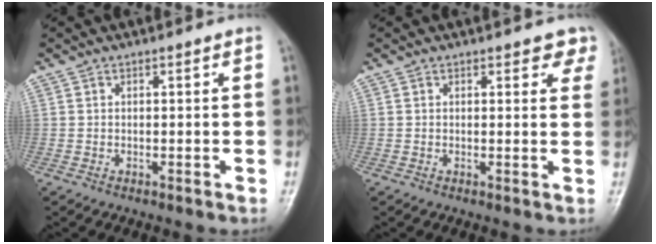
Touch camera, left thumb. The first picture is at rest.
{"total": 3.8, "force": [2.8, 1.8, 1.8], "torque": [0.011, -0.010, 0.022]}